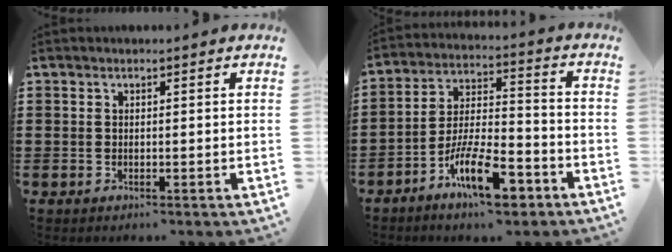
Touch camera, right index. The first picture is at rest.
{"total": 11.6, "force": [-7.3, 3.5, 8.4], "torque": [-0.161, 0.017, -0.136]}